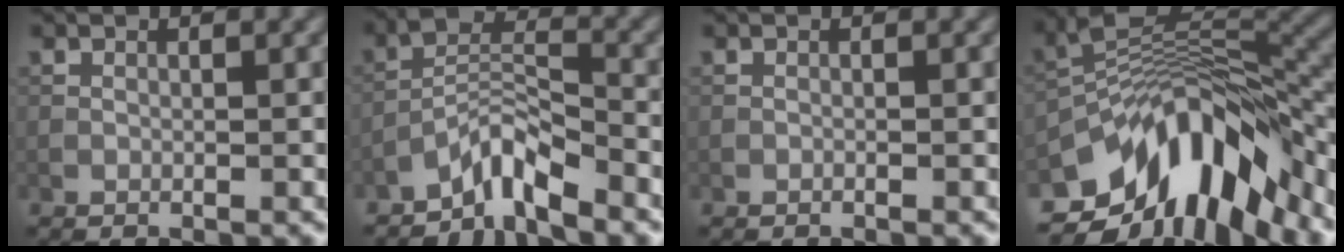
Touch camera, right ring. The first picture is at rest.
{"total": 4.1, "force": [-3.5, 0.8, 2.1], "torque": [-0.035, 0.012, -0.075]}
{"total": 0.0}
{"total": 12.7, "force": [-7.2, 5.7, 8.7], "torque": [-0.152, 0.021, -0.138]}